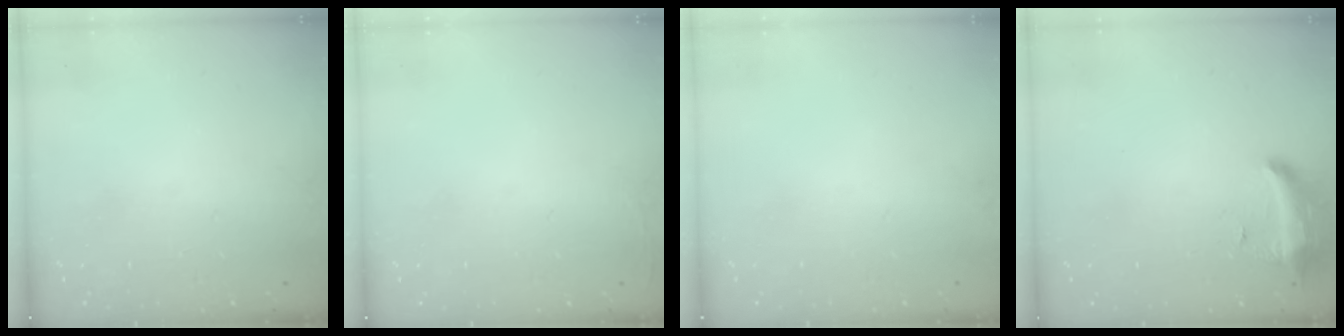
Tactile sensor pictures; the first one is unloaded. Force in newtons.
{"total": 2.5, "press": 2.4, "slide": 0.9}
{"total": 0.0}
{"total": 8.5, "press": 8.4, "slide": 1.4}